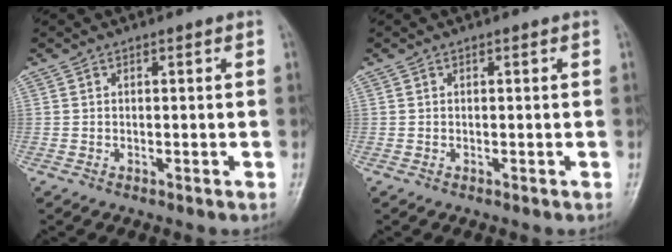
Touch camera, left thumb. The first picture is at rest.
{"total": 0.0}